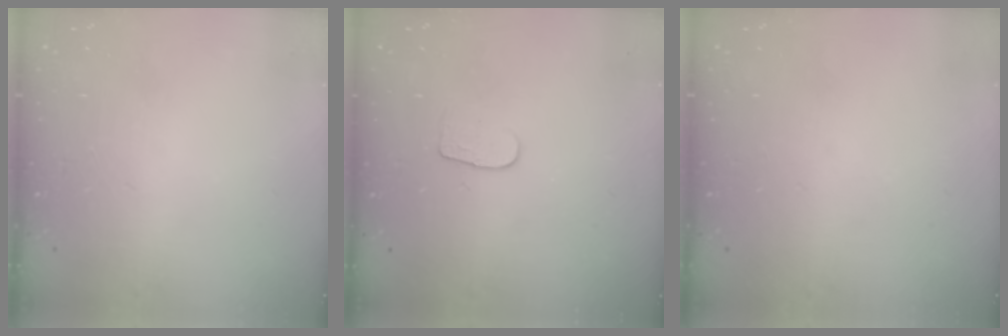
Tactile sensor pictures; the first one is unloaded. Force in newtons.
{"total": 4.3, "press": 4.3, "slide": 0.5}
{"total": 0.0}